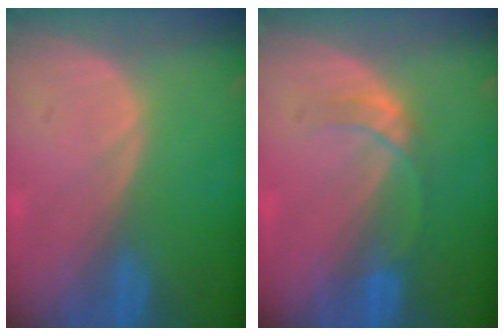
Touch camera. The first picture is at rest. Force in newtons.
{"total": 3.0, "press": 3.0, "slide": 0.3}